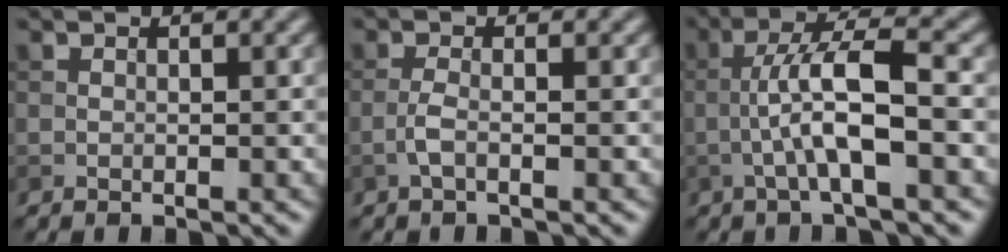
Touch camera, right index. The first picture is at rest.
{"total": 1.6, "force": [-0.6, 0.4, 1.4], "torque": [-0.032, 0.002, -0.016]}
{"total": 5.9, "force": [-1.3, 1.0, 5.7], "torque": [-0.106, 0.018, -0.028]}